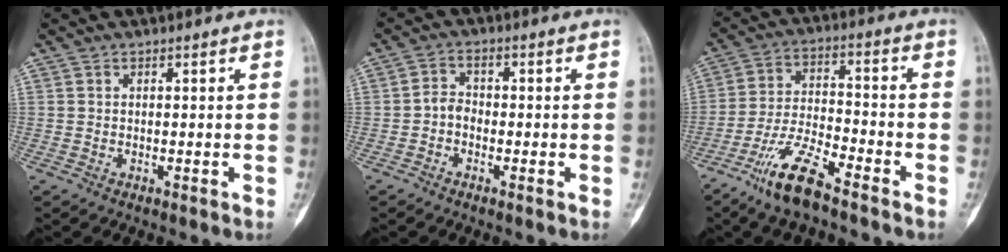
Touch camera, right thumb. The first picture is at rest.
{"total": 2.6, "force": [-1.0, 1.9, 1.4], "torque": [-0.018, 0.014, -0.029]}
{"total": 10.9, "force": [-7.7, 2.5, 7.3], "torque": [-0.155, 0.042, -0.150]}